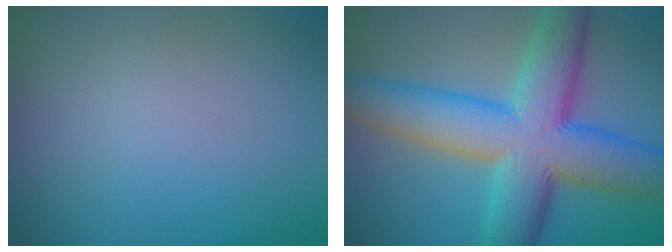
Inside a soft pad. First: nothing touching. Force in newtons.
{"total": 12.0, "press": 12.0, "slide": 0.3}